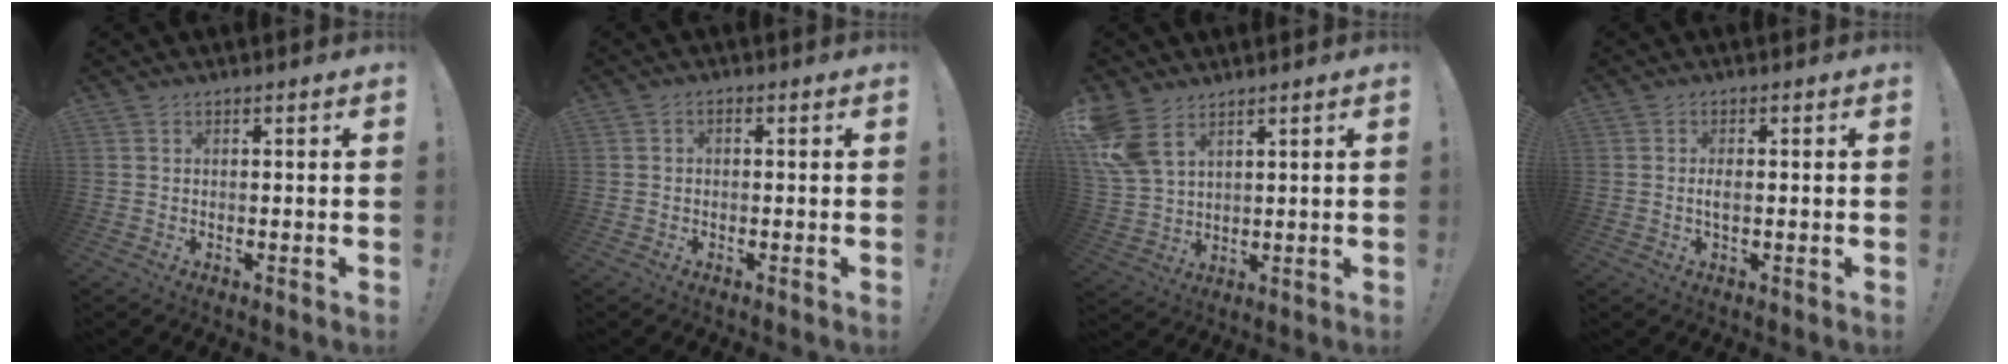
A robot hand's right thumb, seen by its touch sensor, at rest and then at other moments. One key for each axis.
{"total": 1.2, "fx": -0.9, "fy": 0.7, "fz": 0.5, "tx": -0.016, "ty": 0.007, "tz": -0.014}
{"total": 9.4, "fx": 5.6, "fy": 5.4, "fz": 5.4, "tx": -0.116, "ty": -0.022, "tz": 0.114}
{"total": 2.0, "fx": -0.4, "fy": 0.7, "fz": 1.9, "tx": -0.025, "ty": -0.001, "tz": -0.009}